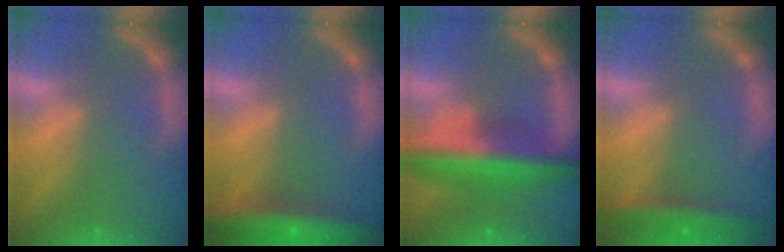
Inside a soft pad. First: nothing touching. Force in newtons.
{"total": 10.0}
{"total": 10.0}
{"total": 5.0}